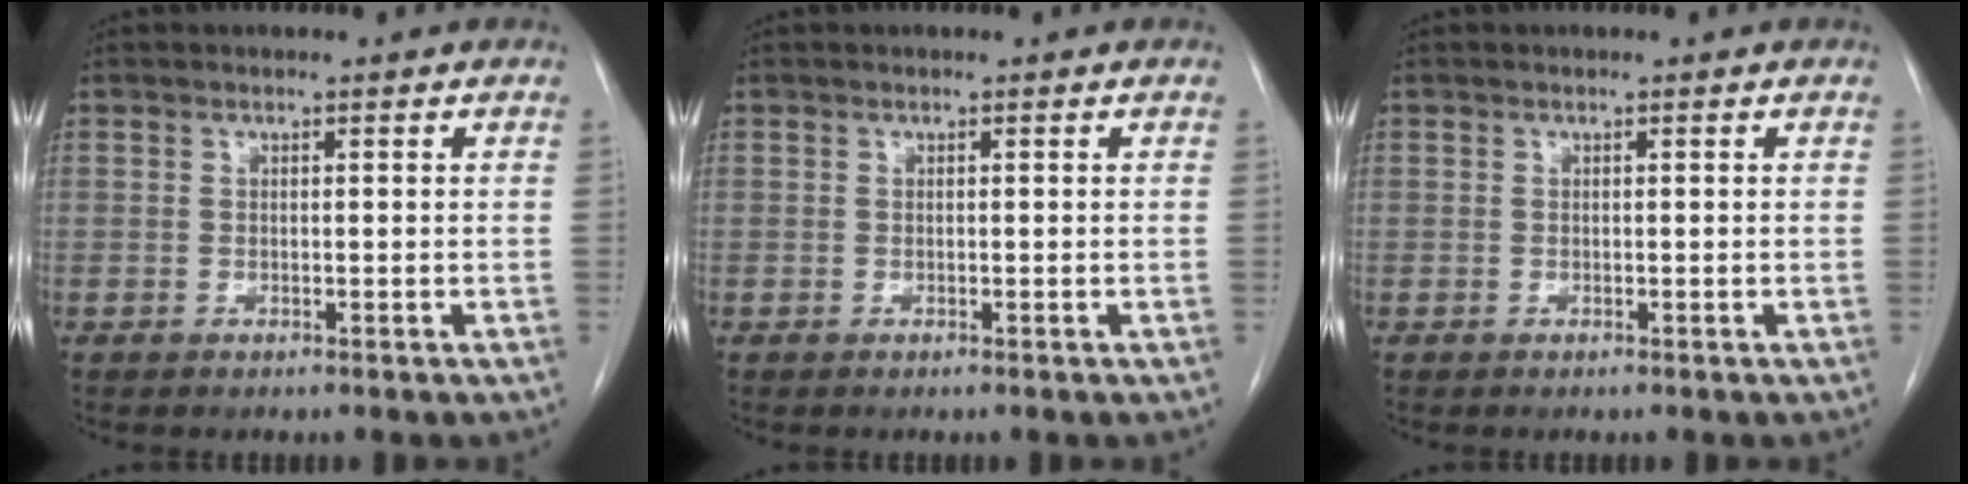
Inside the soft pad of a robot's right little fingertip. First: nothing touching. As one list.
[{"total": 0.0}, {"total": 0.0}]